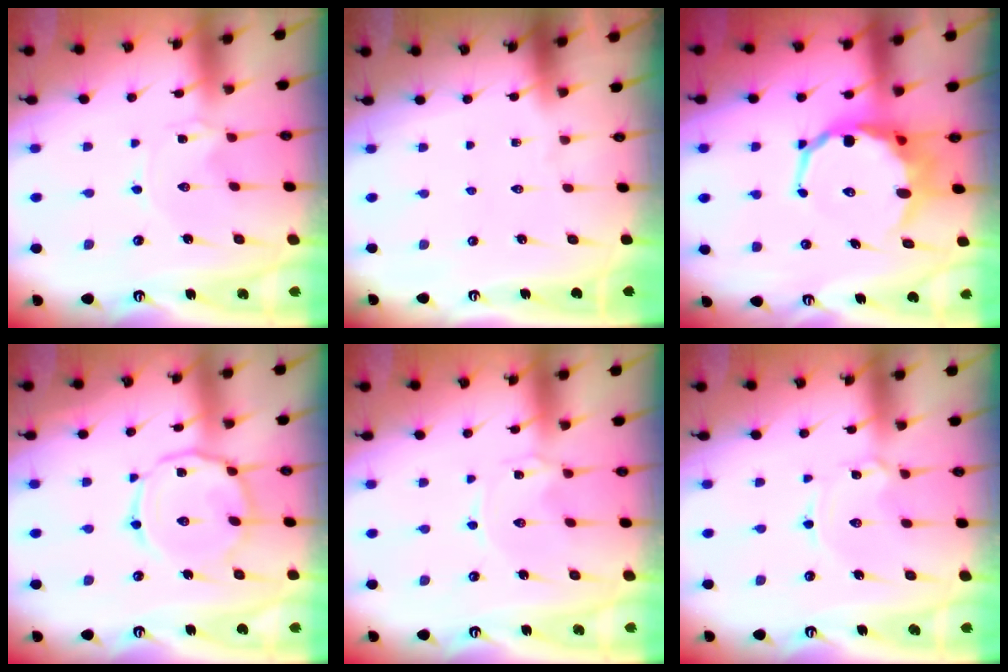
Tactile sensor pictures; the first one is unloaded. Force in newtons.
{"total": 0.0}
{"total": 11.0, "press": 10.8, "slide": 2.4}
{"total": 11.6, "press": 11.6, "slide": 0.5}
{"total": 0.0}
{"total": 1.8, "press": 1.8, "slide": 0.3}